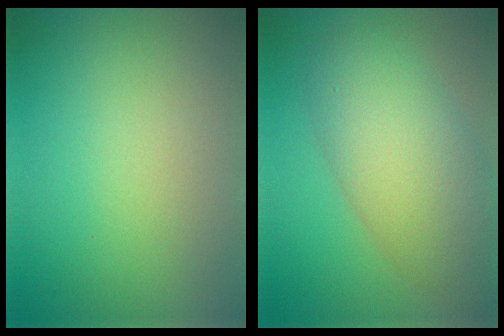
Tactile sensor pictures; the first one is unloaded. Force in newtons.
{"total": 7.7, "press": 7.7, "slide": 0.3}